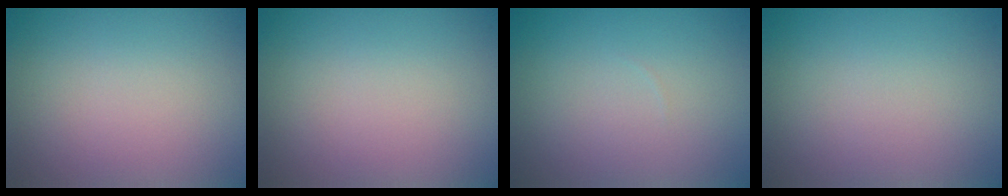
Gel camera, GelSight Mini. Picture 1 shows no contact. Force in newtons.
{"total": 0.0}
{"total": 0.0}
{"total": 0.0}